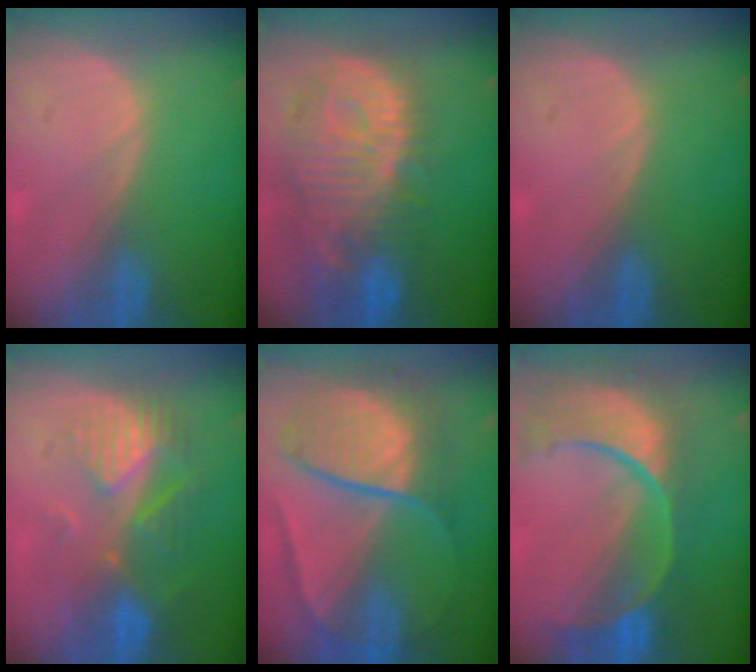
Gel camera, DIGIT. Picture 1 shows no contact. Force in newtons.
{"total": 12.8, "press": 11.4, "slide": 5.9}
{"total": 0.0}
{"total": 8.9, "press": 7.7, "slide": 4.3}
{"total": 10.2, "press": 10.1, "slide": 1.1}
{"total": 13.2, "press": 10.7, "slide": 7.9}